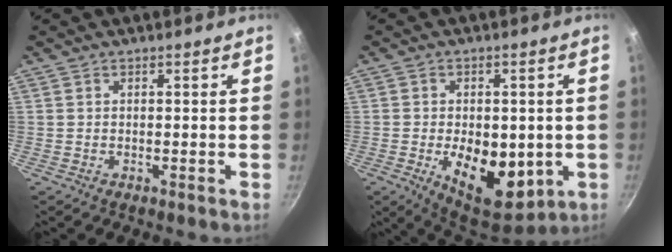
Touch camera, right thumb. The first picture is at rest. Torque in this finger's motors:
{"motor_torque": [-0.23, 0.62, 0.88, -0.16, 0.11]}